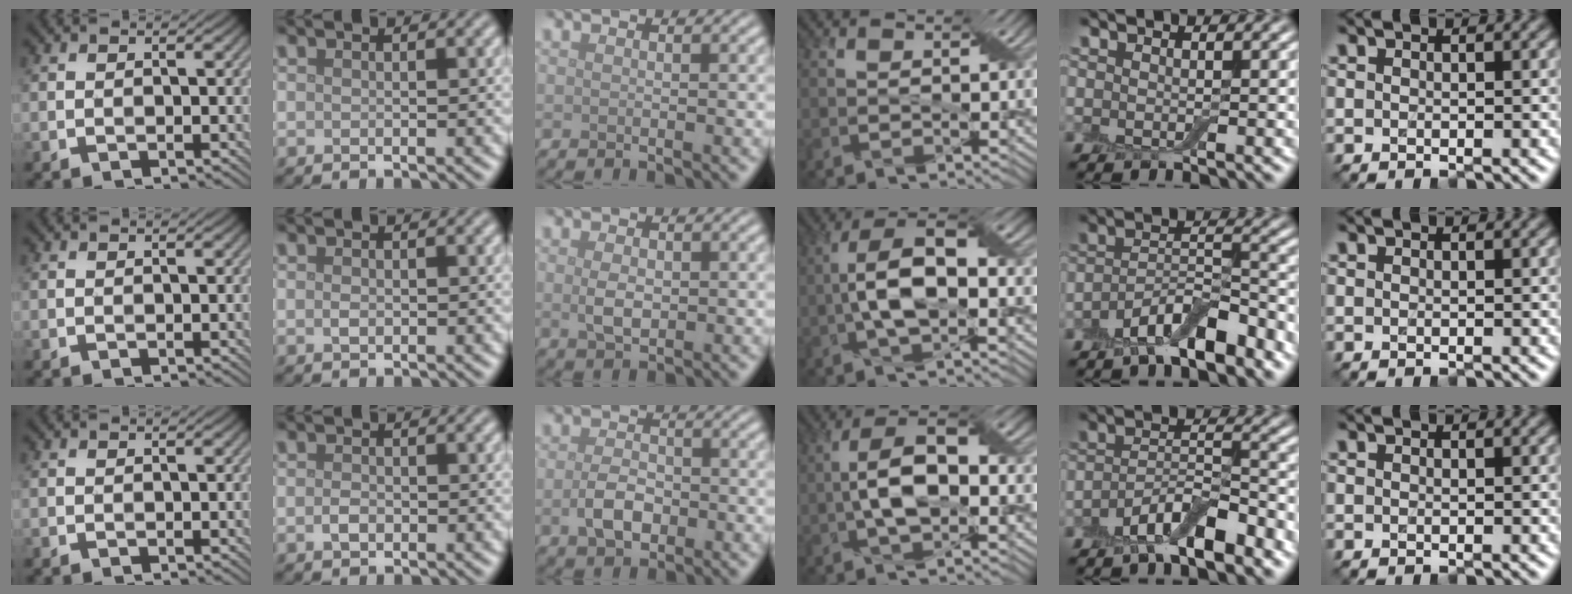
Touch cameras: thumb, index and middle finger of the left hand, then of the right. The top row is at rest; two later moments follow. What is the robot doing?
{"motion": "fold", "object": "apron"}